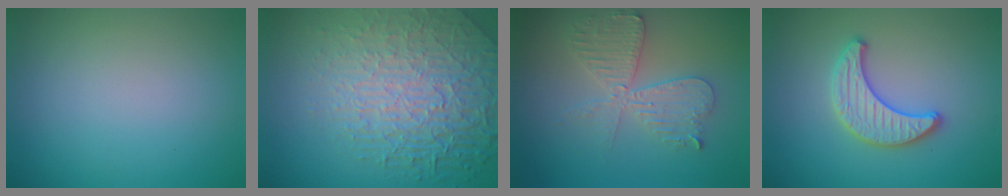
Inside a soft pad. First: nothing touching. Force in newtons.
{"total": 8.6, "press": 5.8, "slide": 6.3}
{"total": 3.9, "press": 3.9, "slide": 0.6}
{"total": 2.7, "press": 2.7, "slide": 0.1}